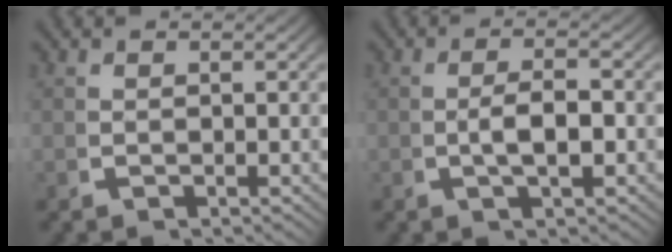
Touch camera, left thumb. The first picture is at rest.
{"total": 3.1, "force": [-0.6, 1.4, 2.7], "torque": [-0.053, -0.004, -0.008]}